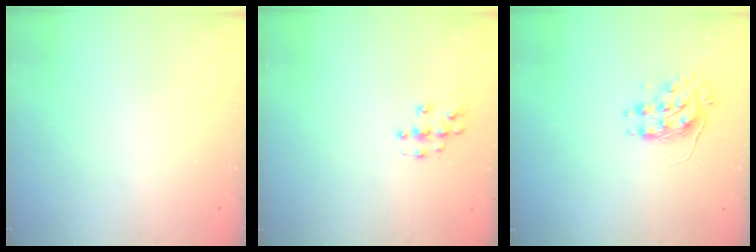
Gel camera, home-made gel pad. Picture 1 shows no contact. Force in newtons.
{"total": 4.8, "press": 4.8, "slide": 0.3}
{"total": 8.6, "press": 8.6, "slide": 0.3}